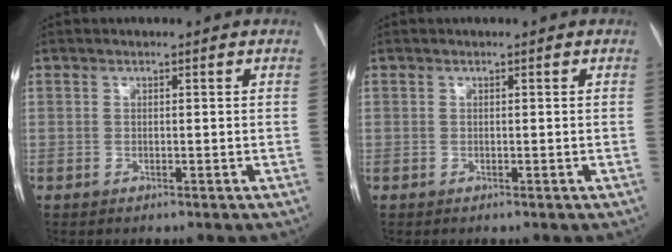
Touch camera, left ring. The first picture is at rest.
{"total": 0.0}